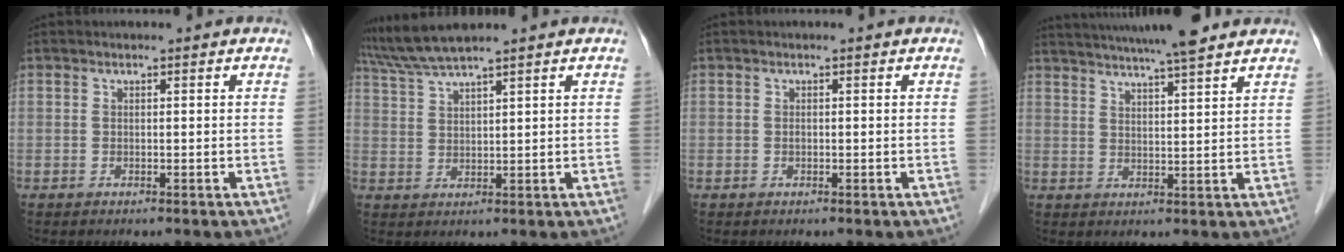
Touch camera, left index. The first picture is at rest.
{"total": 6.1, "force": [5.4, -1.3, 2.4], "torque": [-0.062, 0.019, 0.111]}
{"total": 0.0}
{"total": 14.4, "force": [12.5, 0.6, 7.0], "torque": [-0.123, 0.024, 0.179]}